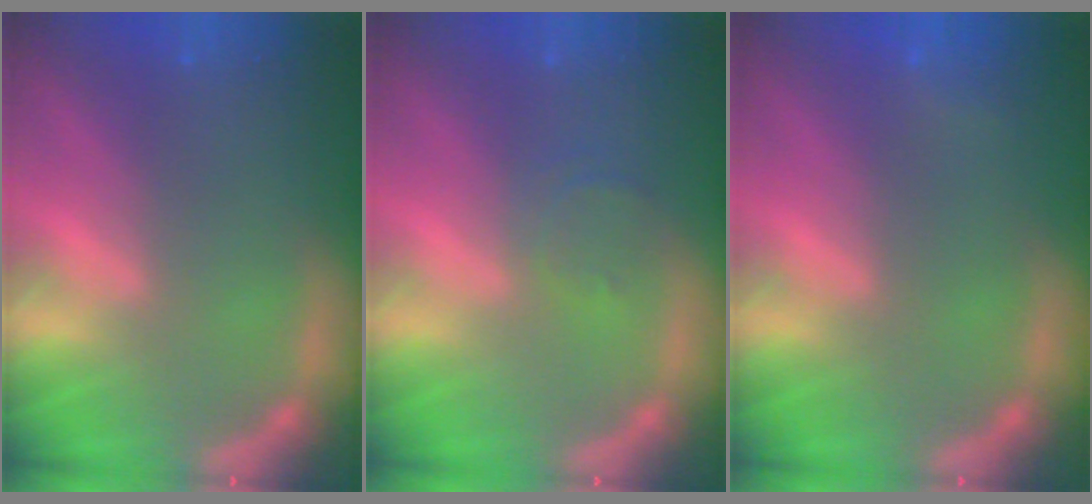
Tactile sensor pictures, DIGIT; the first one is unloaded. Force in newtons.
{"total": 1.9}
{"total": 0.9}